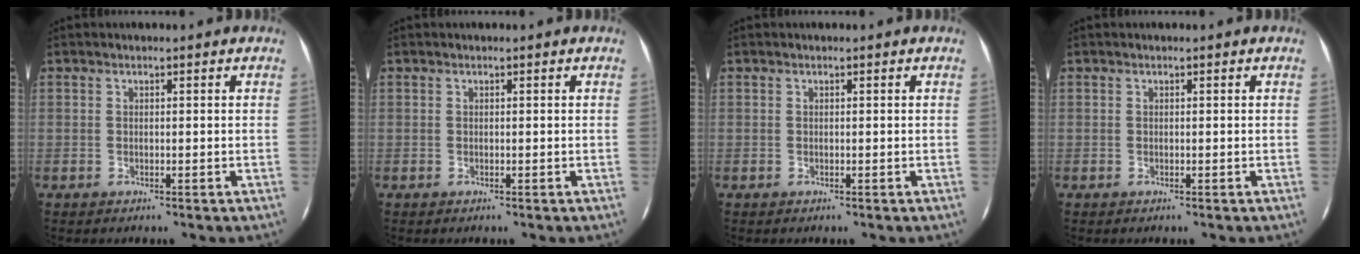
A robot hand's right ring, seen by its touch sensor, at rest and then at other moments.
{"total": 0.0}
{"total": 0.0}
{"total": 0.0}